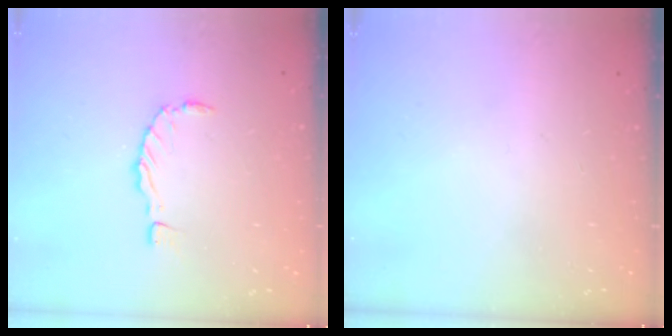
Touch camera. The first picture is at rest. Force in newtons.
{"total": 0.0}